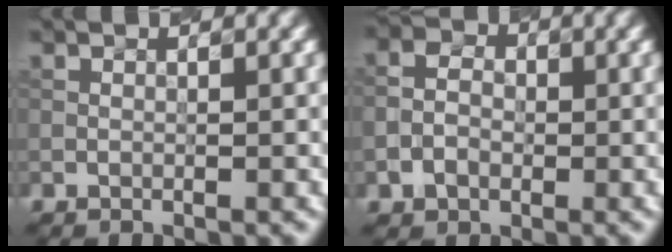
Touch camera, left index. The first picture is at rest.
{"total": 1.9, "force": [-0.7, 1.6, 0.8], "torque": [-0.026, 0.008, -0.009]}